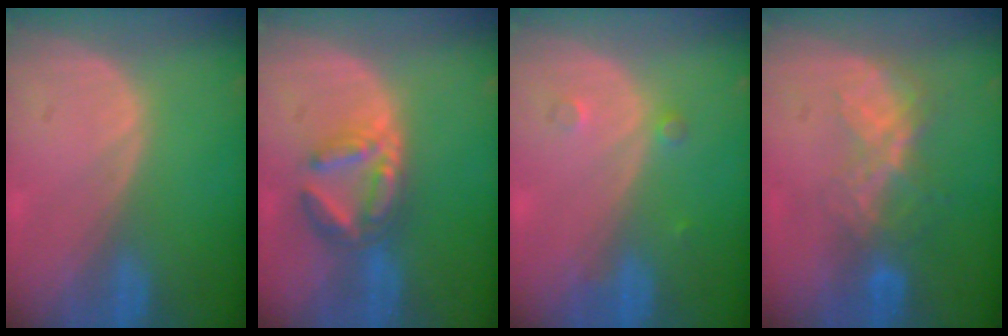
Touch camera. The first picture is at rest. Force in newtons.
{"total": 6.5, "press": 5.9, "slide": 2.8}
{"total": 1.5, "press": 1.5, "slide": 0.1}
{"total": 6.5, "press": 5.7, "slide": 3.2}